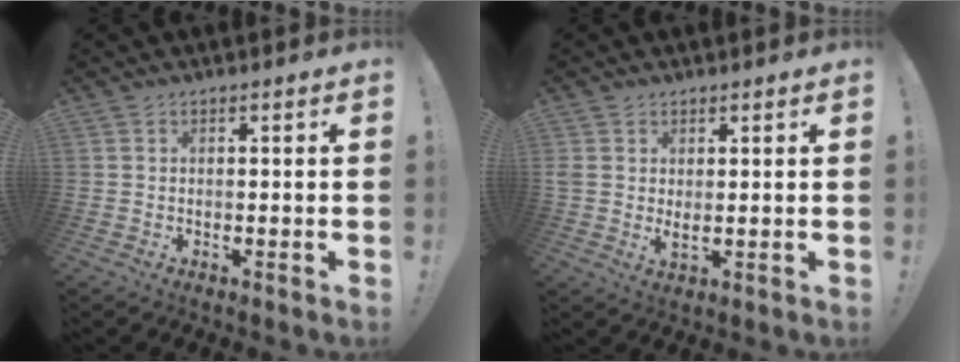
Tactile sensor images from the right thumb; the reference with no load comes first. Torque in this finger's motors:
{"motor_torque": [-0.01, 0.10, 0.54, -0.17, 0.02]}